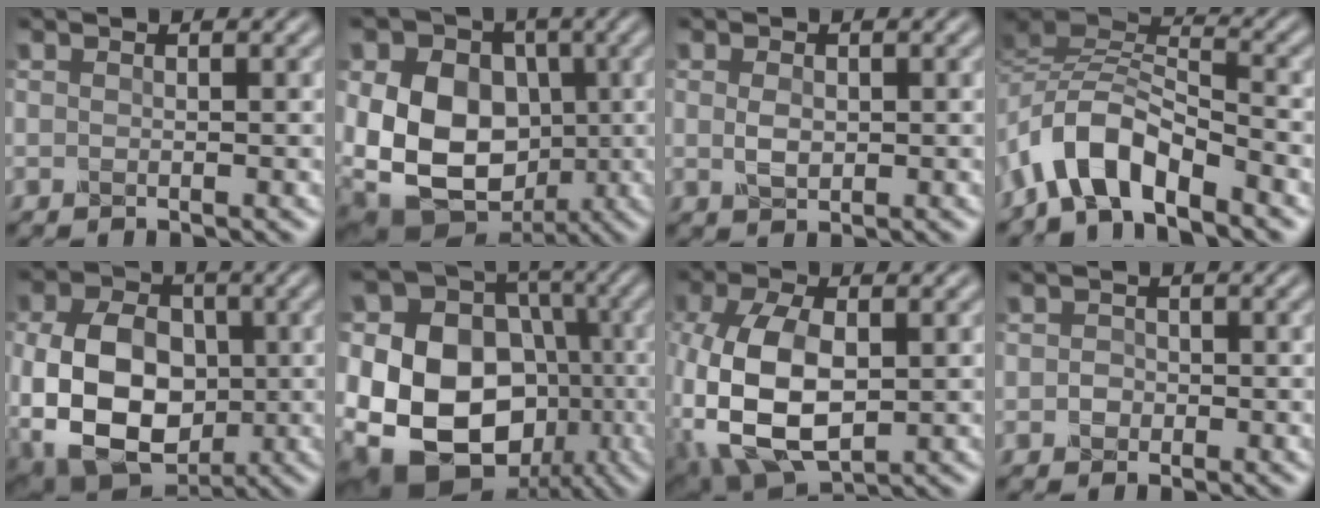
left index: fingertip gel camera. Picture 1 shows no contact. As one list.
[{"total": 14.0, "force": [-0.2, 11.4, 8.1], "torque": [-0.156, 0.006, -0.014]}, {"total": 1.4, "force": [0.2, 1.0, 1.0], "torque": [-0.030, 0.001, 0.004]}, {"total": 6.1, "force": [-4.3, 2.3, 3.6], "torque": [-0.063, 0.005, -0.088]}, {"total": 11.7, "force": [-0.9, 8.5, 8.0], "torque": [-0.170, -0.020, -0.009]}, {"total": 16.8, "force": [-2.5, 13.9, 9.1], "torque": [-0.182, -0.010, -0.049]}, {"total": 11.1, "force": [-1.9, 6.5, 8.7], "torque": [-0.227, -0.017, -0.029]}, {"total": 0.9, "force": [-0.3, 0.8, 0.0], "torque": [-0.006, 0.005, -0.008]}]